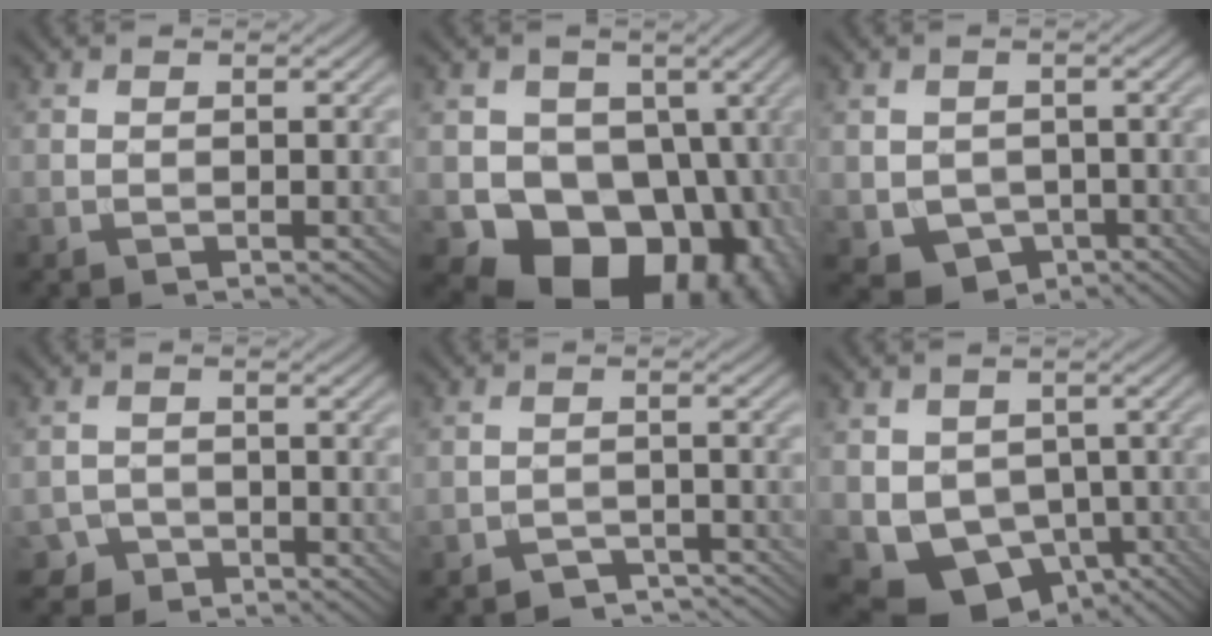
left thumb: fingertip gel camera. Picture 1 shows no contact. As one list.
[{"total": 14.0, "force": [-4.0, 10.7, 8.1], "torque": [-0.089, -0.039, -0.065]}, {"total": 4.5, "force": [-1.3, 3.8, 2.0], "torque": [-0.054, -0.022, -0.022]}, {"total": 2.5, "force": [-1.9, 1.6, 0.0], "torque": [0.008, 0.007, -0.040]}, {"total": 3.8, "force": [-3.4, 1.3, 1.1], "torque": [-0.012, 0.001, -0.054]}, {"total": 8.4, "force": [-1.6, 7.0, 4.4], "torque": [-0.090, -0.045, -0.013]}]